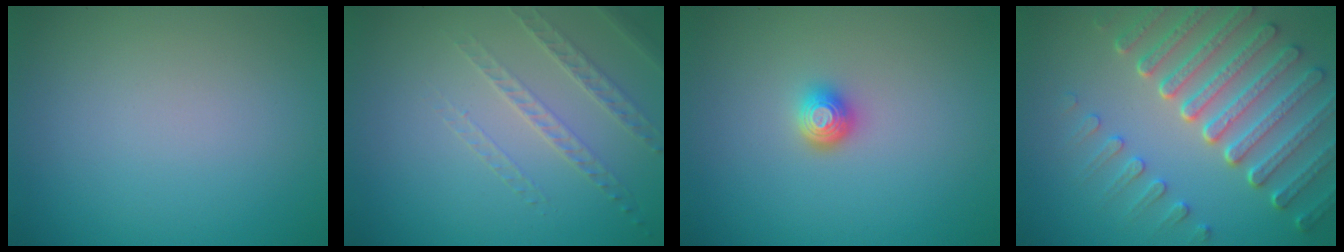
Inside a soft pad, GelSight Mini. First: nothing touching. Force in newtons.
{"total": 1.6, "press": 1.3, "slide": 0.9}
{"total": 1.7, "press": 1.3, "slide": 1.1}
{"total": 7.5, "press": 5.6, "slide": 5.0}